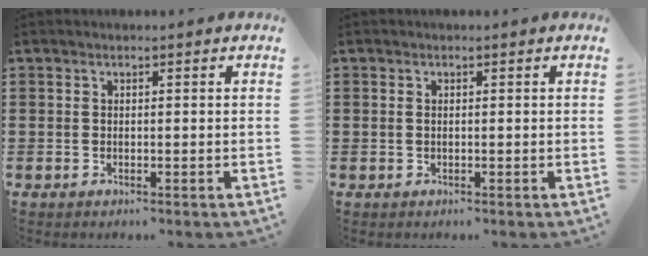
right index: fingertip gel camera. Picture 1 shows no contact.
{"total": 0.6, "force": [0.1, 0.4, 0.5], "torque": [-0.011, 0.001, 0.001]}